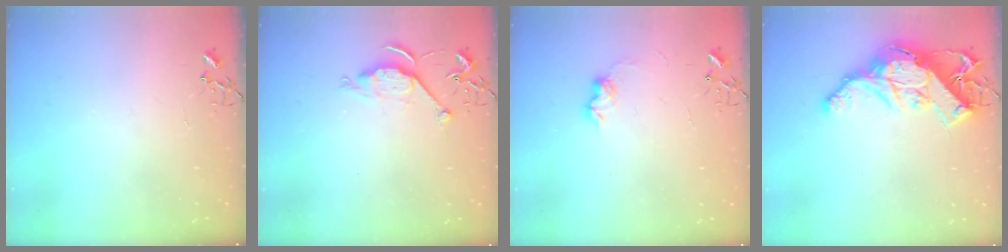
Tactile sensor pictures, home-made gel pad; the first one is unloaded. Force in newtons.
{"total": 6.2, "press": 6.2, "slide": 0.5}
{"total": 7.4, "press": 7.4, "slide": 0.4}
{"total": 18.1, "press": 18.0, "slide": 1.6}